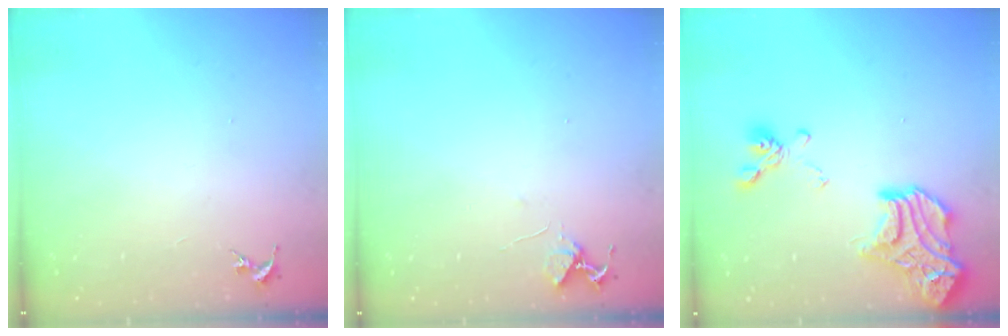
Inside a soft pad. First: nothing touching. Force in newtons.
{"total": 5.3, "press": 5.2, "slide": 0.6}
{"total": 20.3, "press": 20.2, "slide": 1.7}